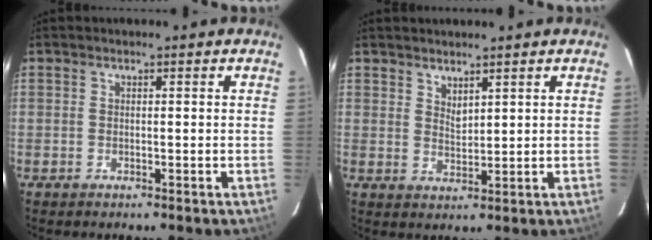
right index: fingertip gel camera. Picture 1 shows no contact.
{"total": 2.6, "force": [2.3, 0.8, 1.1], "torque": [-0.016, -0.001, 0.041]}